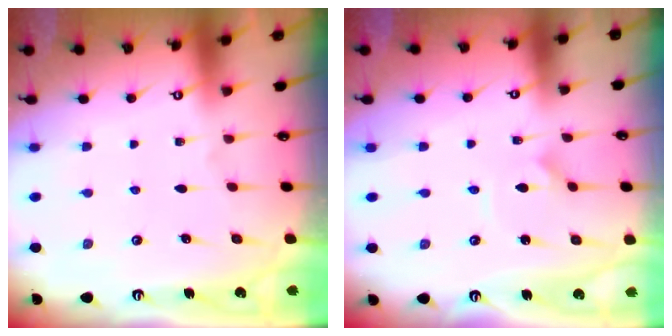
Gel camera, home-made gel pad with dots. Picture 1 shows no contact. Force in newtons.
{"total": 2.4, "press": 2.4, "slide": 0.1}